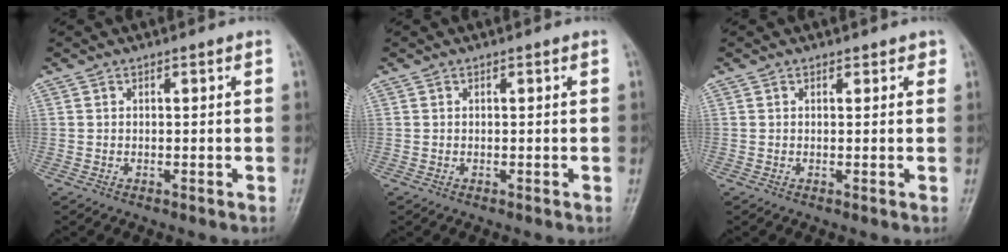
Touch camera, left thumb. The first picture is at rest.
{"total": 0.0}
{"total": 1.1, "force": [0.8, 0.8, 0.3], "torque": [0.009, -0.004, 0.006]}